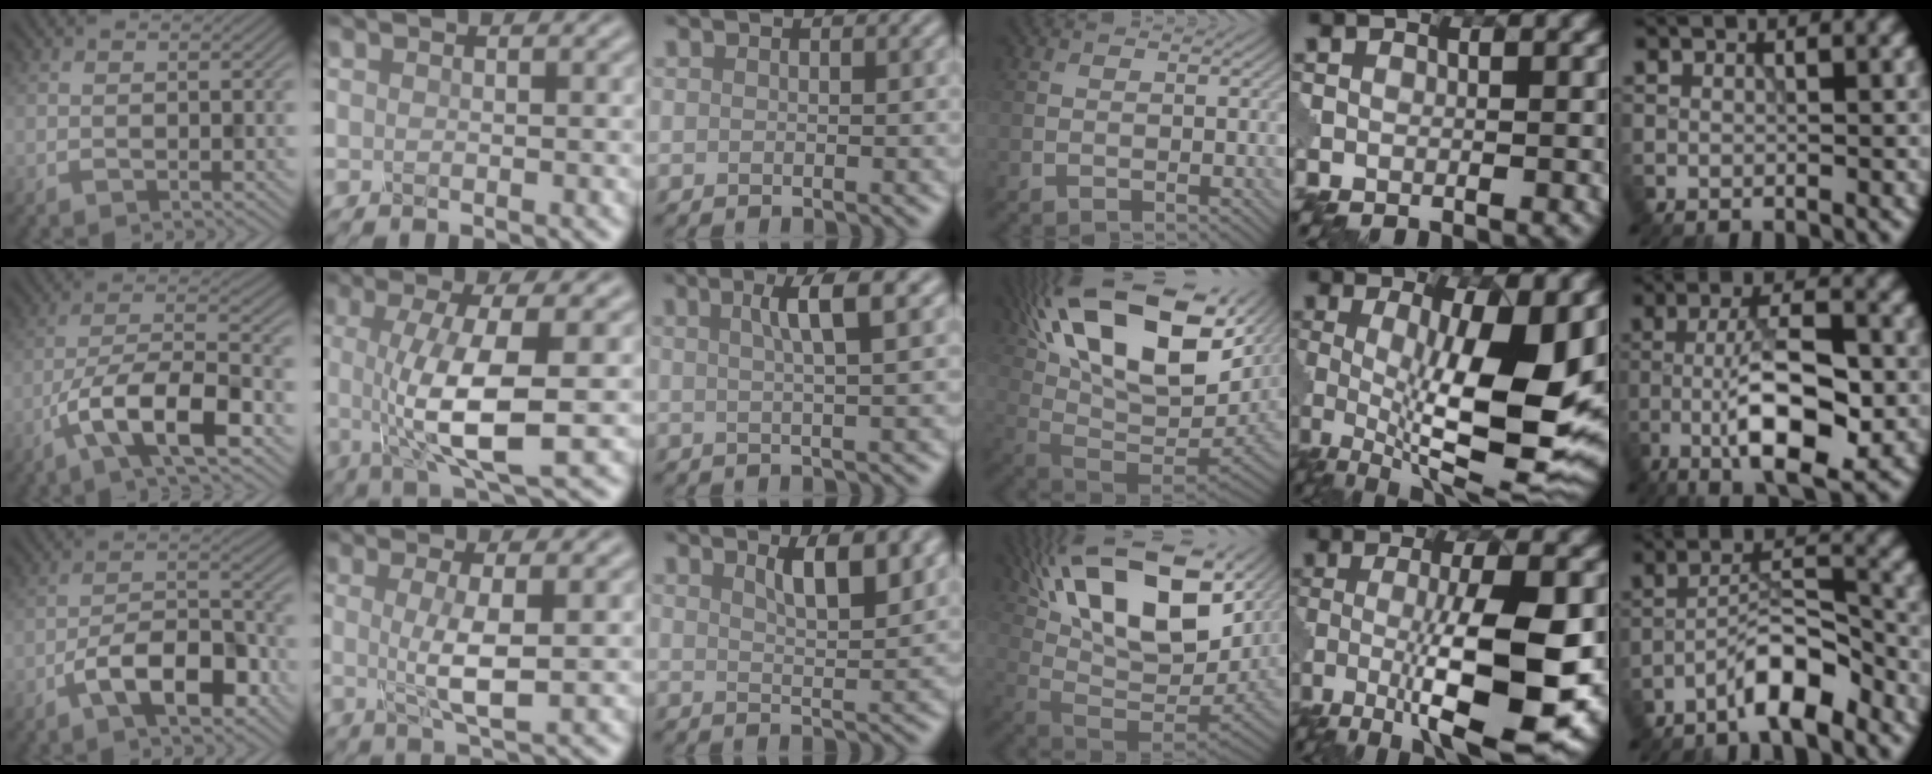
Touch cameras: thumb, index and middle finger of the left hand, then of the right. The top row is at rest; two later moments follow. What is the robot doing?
{"motion": "disassemble", "object": "glue stick"}